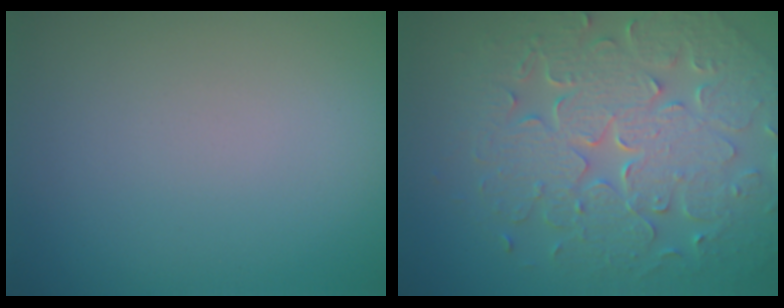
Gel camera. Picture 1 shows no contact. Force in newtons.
{"total": 8.7, "press": 6.3, "slide": 6.1}